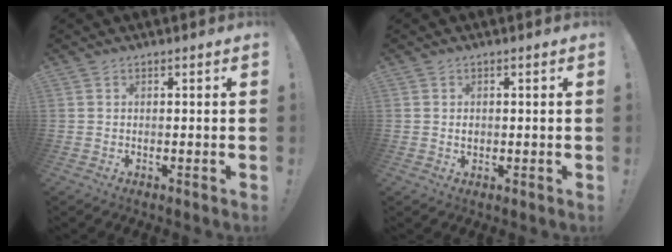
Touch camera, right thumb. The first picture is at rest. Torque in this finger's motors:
{"motor_torque": [0.10, 0.00, 0.31, 0.04, 0.00]}